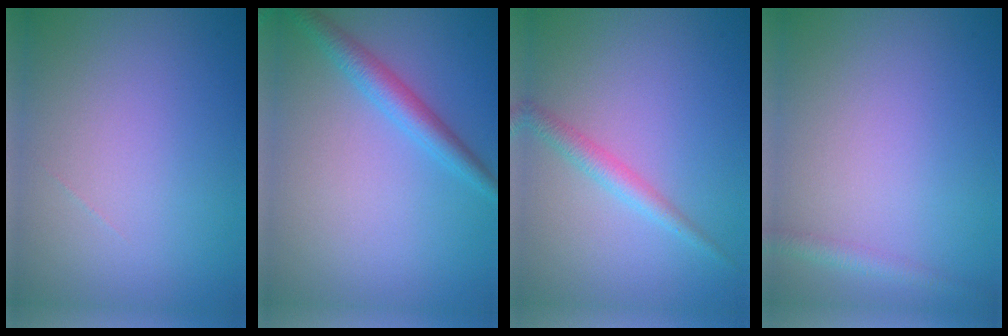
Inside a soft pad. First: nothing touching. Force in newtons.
{"total": 2.7, "press": 2.7, "slide": 0.1}
{"total": 1.9, "press": 1.9, "slide": 0.0}
{"total": 1.5, "press": 1.5, "slide": 0.1}